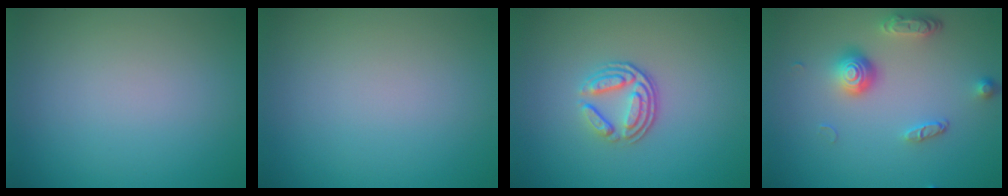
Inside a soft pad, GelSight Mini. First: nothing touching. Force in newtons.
{"total": 0.0}
{"total": 3.5, "press": 2.6, "slide": 2.3}
{"total": 3.8, "press": 2.8, "slide": 2.5}